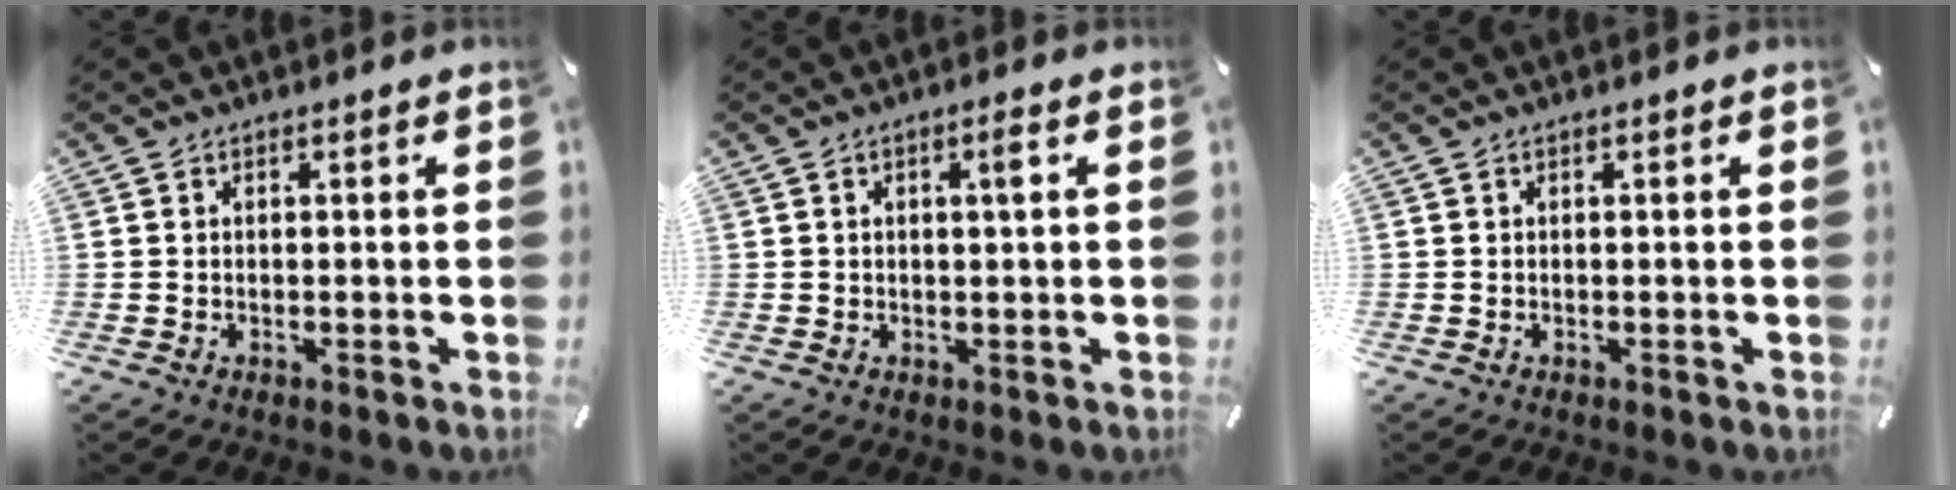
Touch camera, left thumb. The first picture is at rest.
{"total": 2.4, "force": [0.7, 0.4, 2.2], "torque": [-0.045, 0.005, 0.009]}
{"total": 0.0}